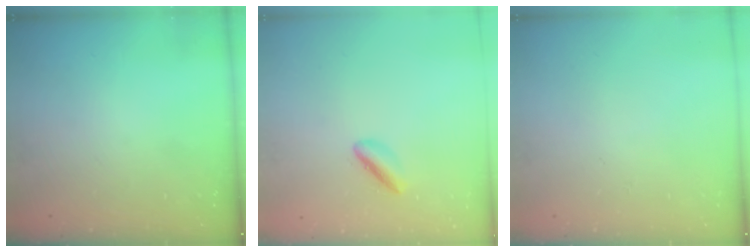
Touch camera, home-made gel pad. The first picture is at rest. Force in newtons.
{"total": 2.6, "press": 2.6, "slide": 0.4}
{"total": 0.0}